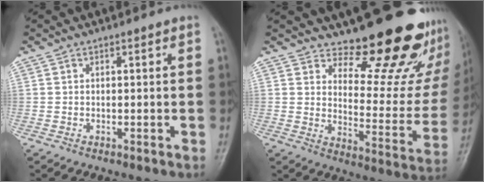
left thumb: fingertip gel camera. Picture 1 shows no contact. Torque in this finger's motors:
{"motor_torque": [0.67, 0.36, 0.90, -1.72, 0.10]}